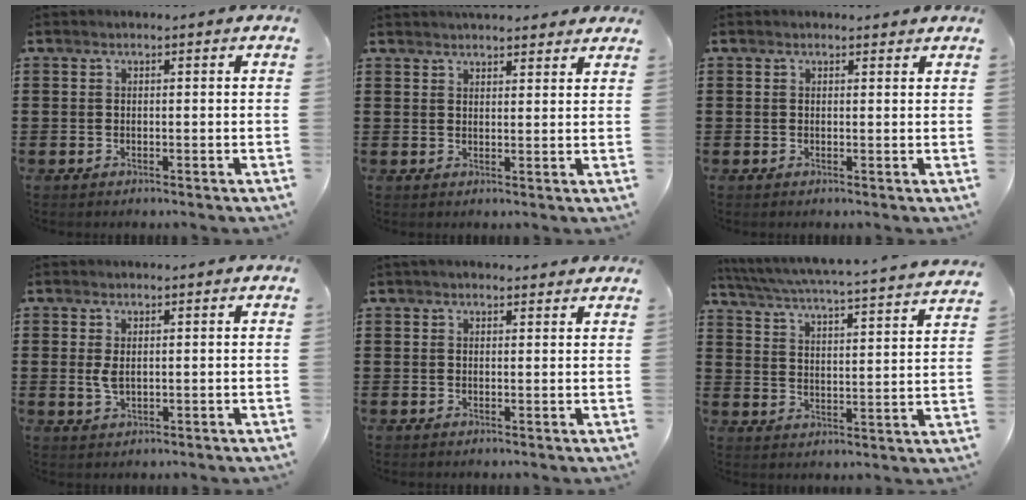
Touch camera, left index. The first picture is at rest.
{"total": 3.1, "force": [3.0, 0.4, 0.4], "torque": [-0.015, -0.005, 0.058]}
{"total": 0.9, "force": [0.9, 0.1, 0.2], "torque": [-0.005, 0.000, 0.018]}
{"total": 2.4, "force": [0.3, 1.1, 2.1], "torque": [-0.058, -0.002, 0.000]}
{"total": 1.7, "force": [1.6, 0.3, 0.4], "torque": [-0.011, 0.003, 0.033]}
{"total": 4.2, "force": [3.8, -0.5, 1.7], "torque": [-0.054, -0.039, 0.055]}